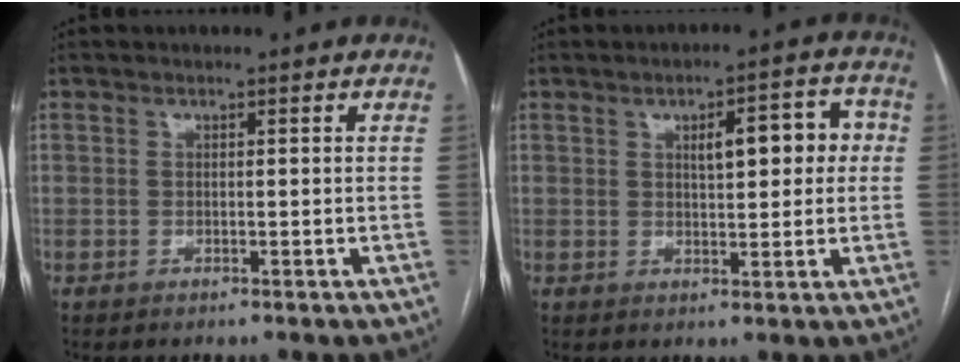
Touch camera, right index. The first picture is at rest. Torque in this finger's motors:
{"motor_torque": [0.23, 0.04, 0.14, 0.03]}